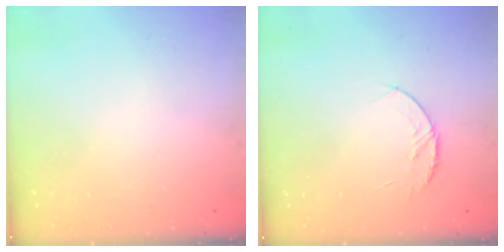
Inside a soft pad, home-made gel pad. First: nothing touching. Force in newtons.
{"total": 5.3, "press": 5.3, "slide": 0.6}